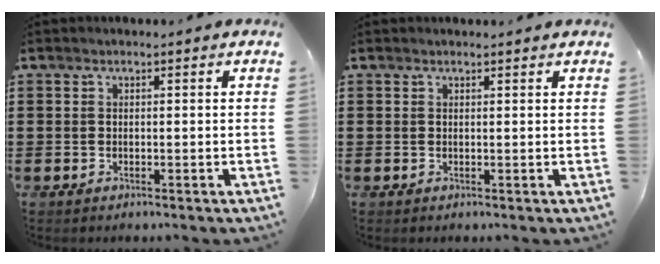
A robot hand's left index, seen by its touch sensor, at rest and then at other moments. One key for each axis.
{"total": 0.5, "fx": 0.5, "fy": 0.0, "fz": 0.2, "tx": -0.005, "ty": -0.001, "tz": 0.010}